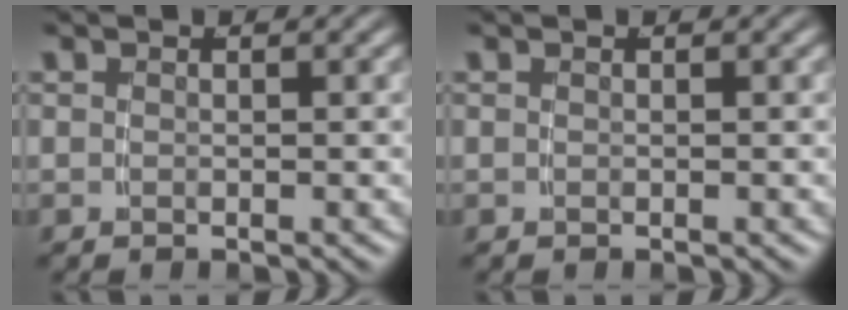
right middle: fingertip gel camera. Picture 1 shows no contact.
{"total": 0.0}